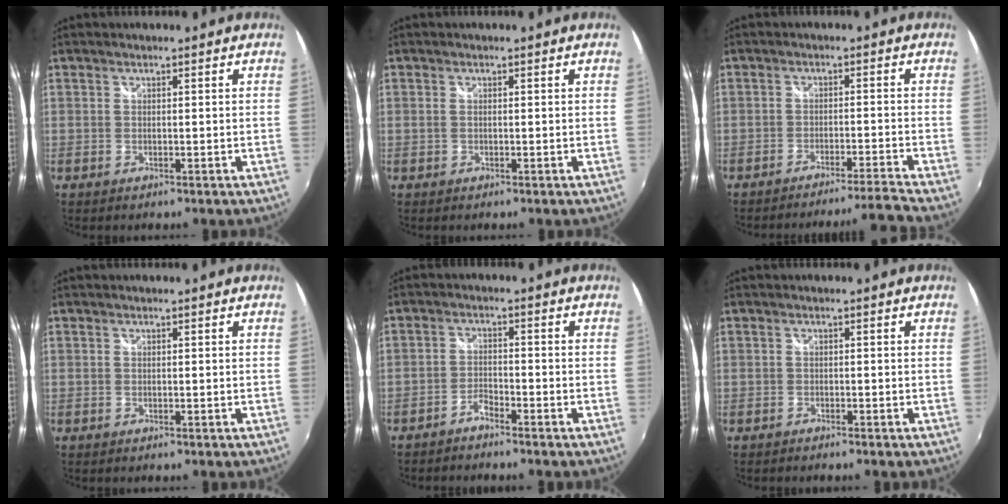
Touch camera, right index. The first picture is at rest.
{"total": 0.6, "force": [0.0, 0.3, 0.5], "torque": [-0.014, -0.001, -0.002]}
{"total": 7.2, "force": [-6.5, -2.8, 1.4], "torque": [-0.028, 0.009, -0.104]}
{"total": 0.0}
{"total": 2.6, "force": [-2.3, 0.6, 0.9], "torque": [-0.030, 0.005, -0.047]}
{"total": 0.9, "force": [-0.8, 0.2, 0.2], "torque": [-0.010, -0.003, -0.017]}